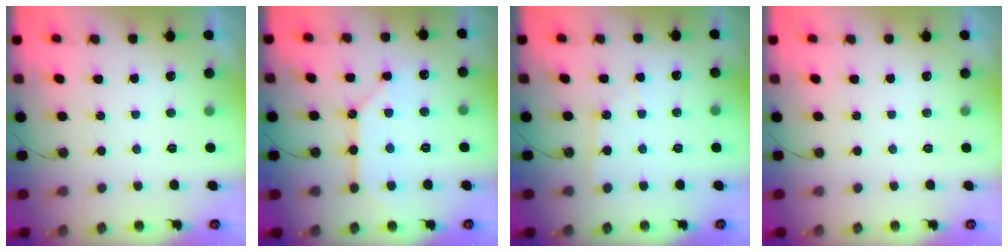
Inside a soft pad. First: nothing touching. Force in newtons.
{"total": 10.9, "press": 10.8, "slide": 1.2}
{"total": 3.6, "press": 3.5, "slide": 0.6}
{"total": 0.0}